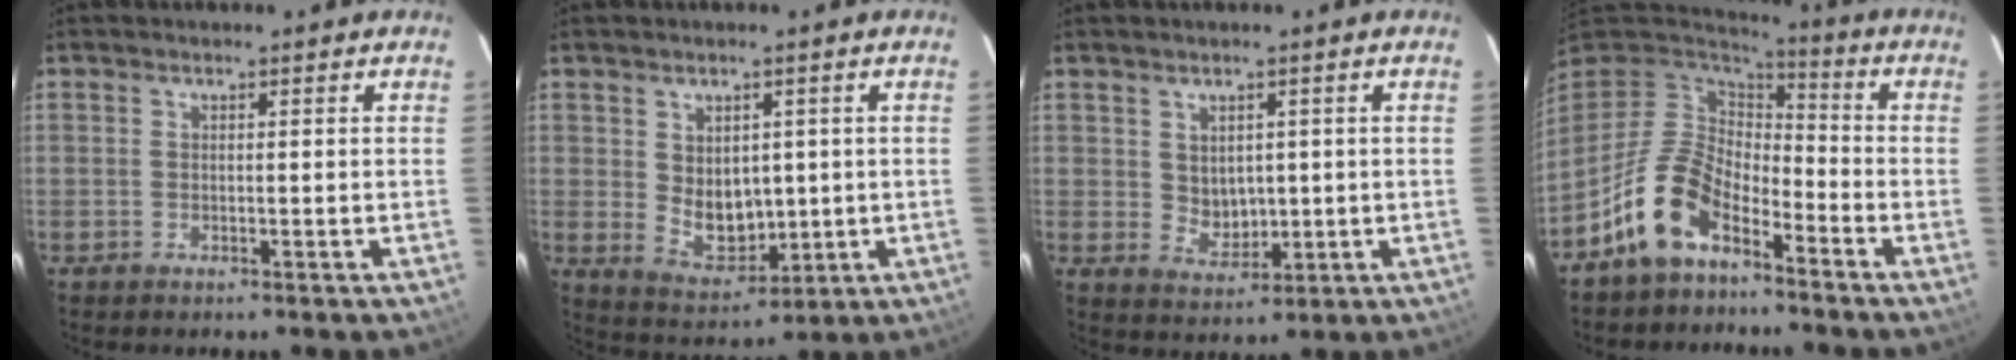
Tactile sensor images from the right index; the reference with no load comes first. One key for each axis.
{"total": 7.4, "fx": 0.9, "fy": 5.7, "fz": 4.6, "tx": -0.080, "ty": -0.009, "tz": 0.040}
{"total": 4.3, "fx": 1.0, "fy": 3.7, "fz": 2.0, "tx": -0.032, "ty": -0.001, "tz": 0.031}
{"total": 12.7, "fx": -7.8, "fy": 6.7, "fz": 7.5, "tx": -0.156, "ty": 0.011, "tz": -0.150}